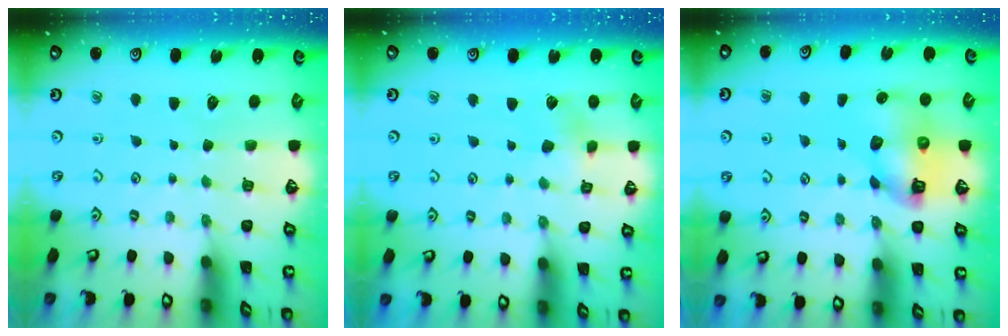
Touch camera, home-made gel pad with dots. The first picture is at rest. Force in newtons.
{"total": 4.0, "press": 4.0, "slide": 0.5}
{"total": 9.9, "press": 9.8, "slide": 1.3}